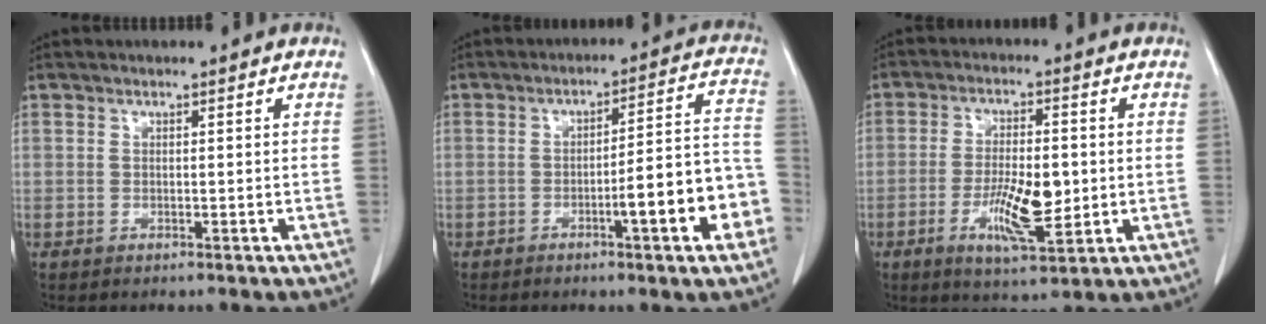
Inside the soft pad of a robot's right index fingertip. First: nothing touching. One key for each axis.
{"total": 12.9, "fx": -4.7, "fy": 1.2, "fz": 12.0, "tx": -0.140, "ty": 0.024, "tz": -0.063}
{"total": 9.1, "fx": -1.8, "fy": 2.5, "fz": 8.6, "tx": -0.156, "ty": -0.008, "tz": -0.025}